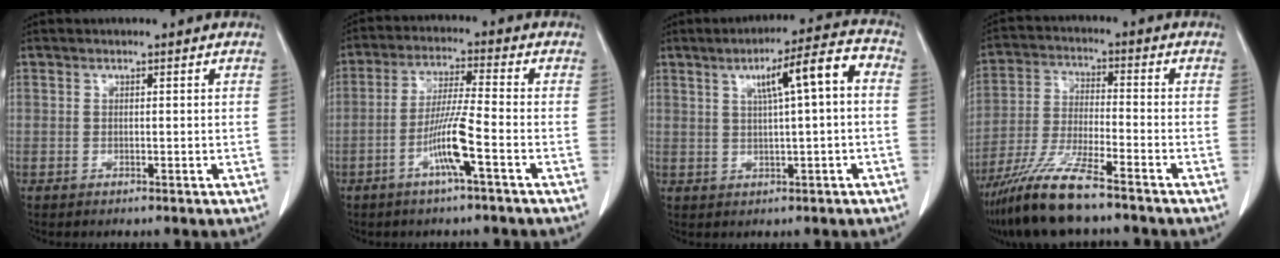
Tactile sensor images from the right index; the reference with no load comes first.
{"total": 7.8, "force": [-3.2, -0.5, 7.1], "torque": [-0.140, -0.005, -0.064]}
{"total": 8.6, "force": [1.7, 0.7, 8.4], "torque": [-0.128, 0.022, 0.023]}
{"total": 11.2, "force": [-8.6, 0.6, 7.1], "torque": [-0.146, -0.028, -0.162]}